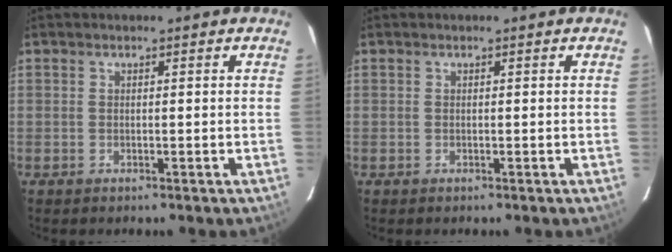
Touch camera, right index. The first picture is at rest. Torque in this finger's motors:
{"motor_torque": [0.00, 0.00, 0.02, 0.00]}